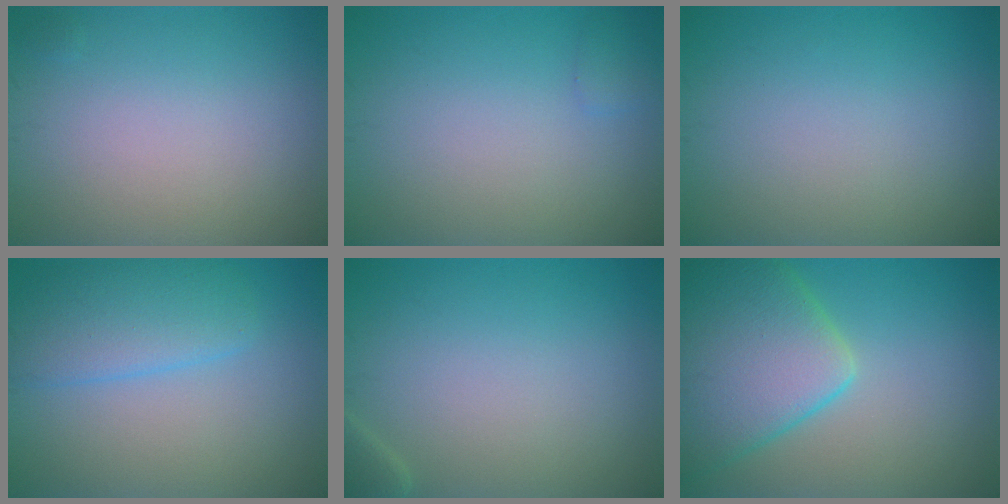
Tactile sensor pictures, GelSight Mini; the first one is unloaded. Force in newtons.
{"total": 0.7, "press": 0.7, "slide": 0.0}
{"total": 0.0}
{"total": 4.4, "press": 4.4, "slide": 0.2}
{"total": 1.1, "press": 1.1, "slide": 0.1}
{"total": 9.2, "press": 9.2, "slide": 0.5}